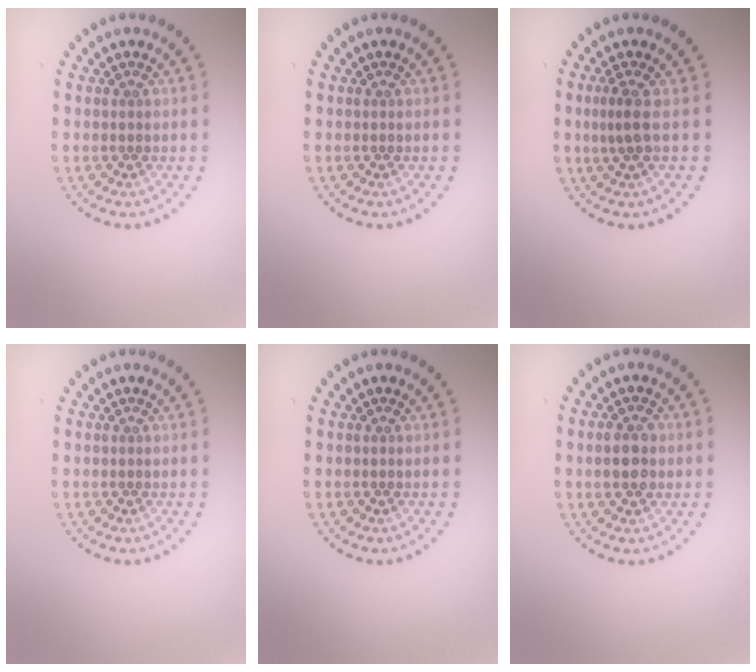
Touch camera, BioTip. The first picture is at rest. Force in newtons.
{"total": 0.0}
{"total": 1.8, "press": 1.3, "slide": 1.3}
{"total": 0.0}
{"total": 0.0}
{"total": 2.8, "press": 2.8, "slide": 0.2}